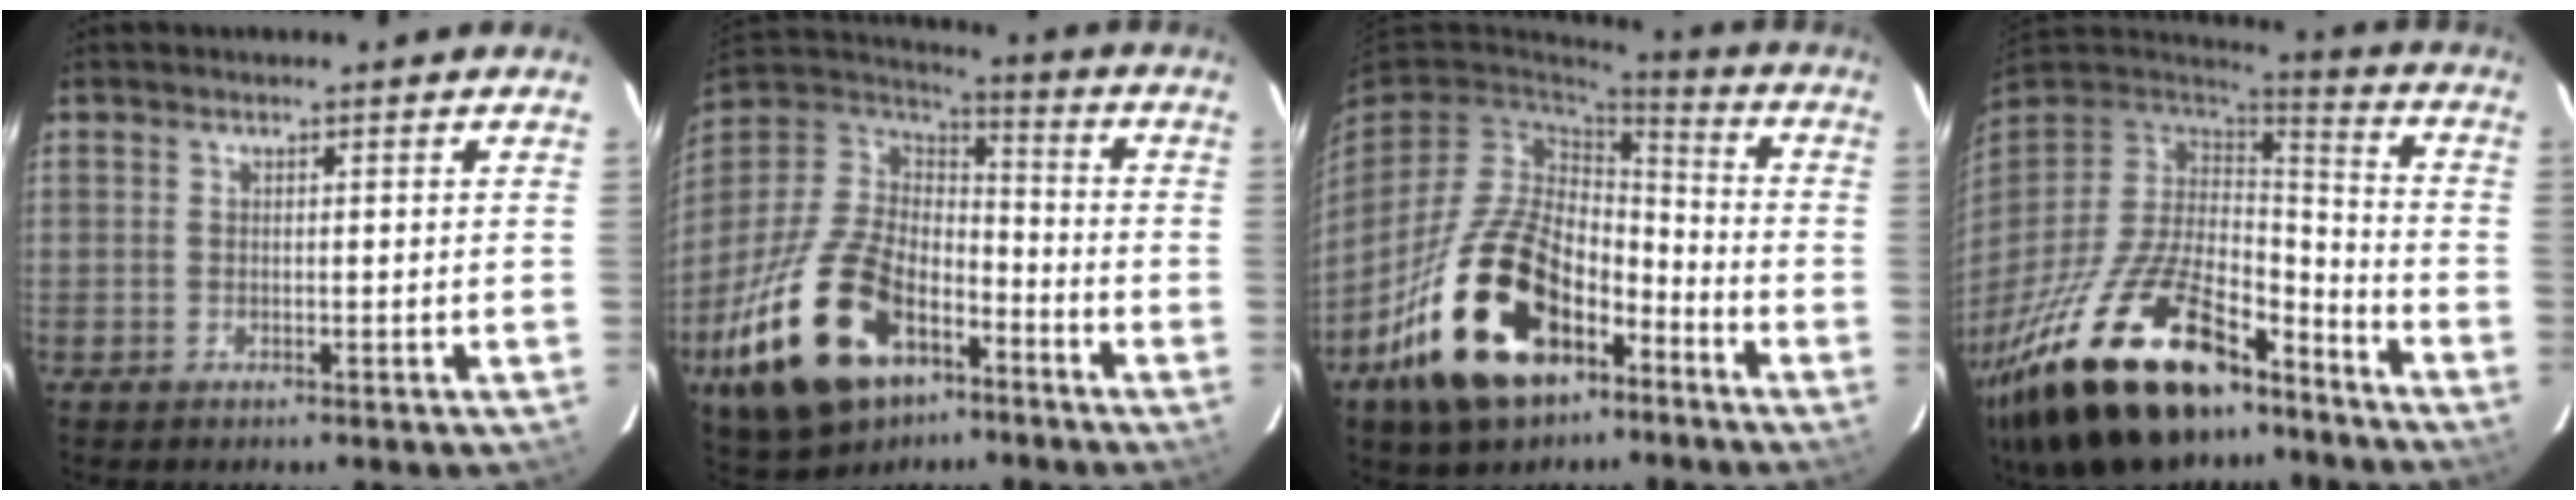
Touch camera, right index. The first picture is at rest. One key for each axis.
{"total": 27.3, "fx": -13.7, "fy": 16.1, "fz": 17.3, "tx": -0.374, "ty": -0.011, "tz": -0.224}
{"total": 22.6, "fx": -11.3, "fy": 12.9, "fz": 14.7, "tx": -0.296, "ty": 0.006, "tz": -0.180}
{"total": 31.8, "fx": -20.8, "fy": 13.9, "fz": 19.7, "tx": -0.388, "ty": -0.028, "tz": -0.323}